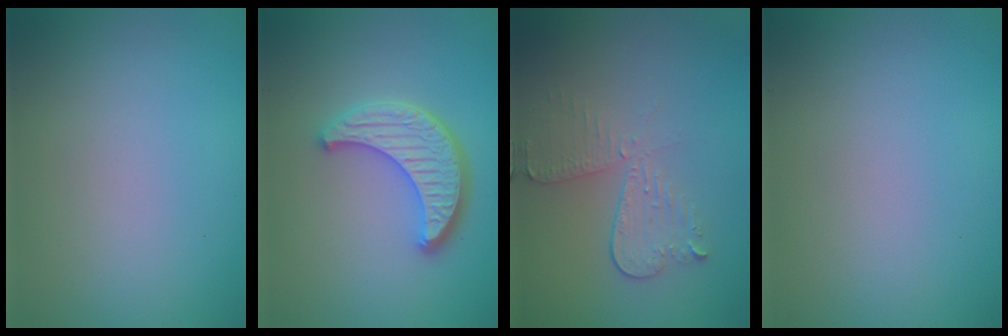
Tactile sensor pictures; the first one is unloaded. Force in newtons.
{"total": 4.4, "press": 3.8, "slide": 2.3}
{"total": 3.1, "press": 2.7, "slide": 1.6}
{"total": 0.0}